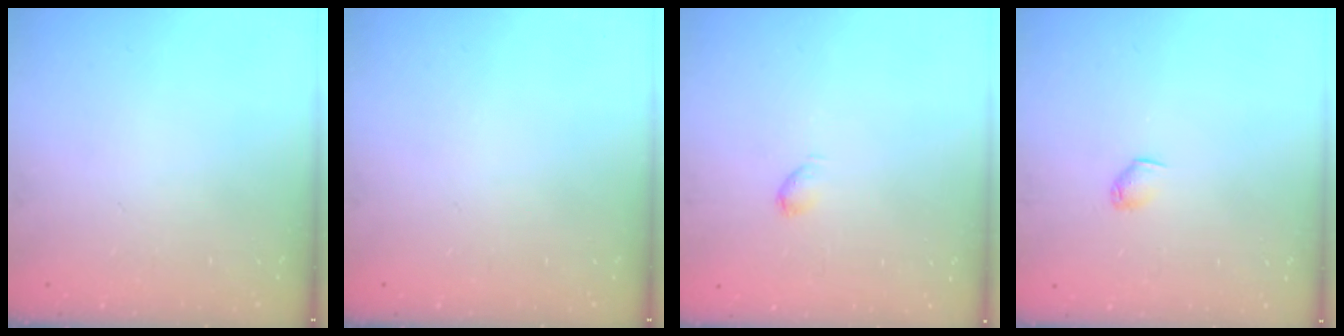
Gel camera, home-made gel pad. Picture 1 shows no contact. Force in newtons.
{"total": 0.0}
{"total": 2.8, "press": 2.8, "slide": 0.5}
{"total": 3.0, "press": 2.9, "slide": 0.7}